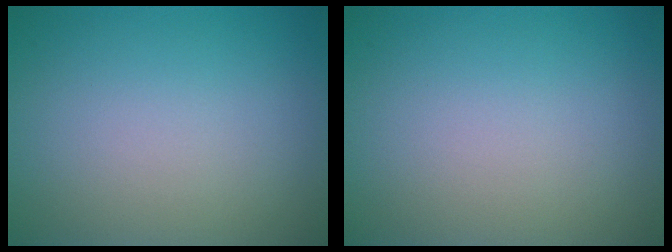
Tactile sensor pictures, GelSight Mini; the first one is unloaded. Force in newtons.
{"total": 0.0}